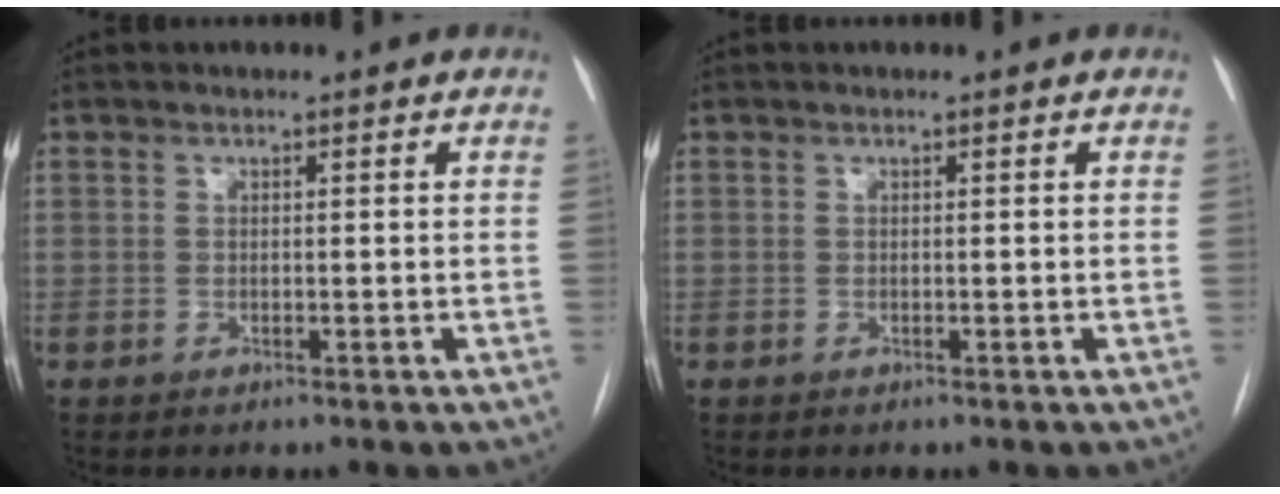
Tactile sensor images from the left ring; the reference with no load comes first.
{"total": 0.0}